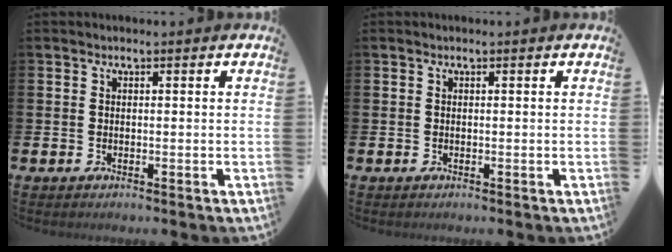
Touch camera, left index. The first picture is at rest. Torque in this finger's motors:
{"motor_torque": [0.01, 0.00, -0.03, 0.00]}